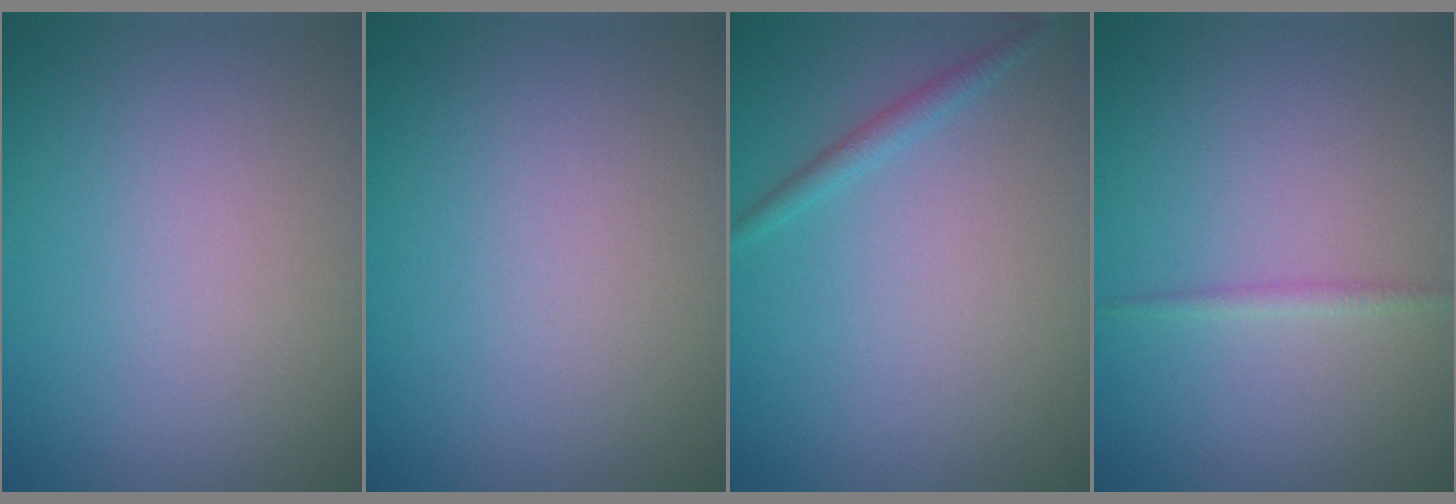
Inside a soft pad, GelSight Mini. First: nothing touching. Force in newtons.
{"total": 0.0}
{"total": 1.3, "press": 1.3, "slide": 0.0}
{"total": 0.9, "press": 0.9, "slide": 0.0}